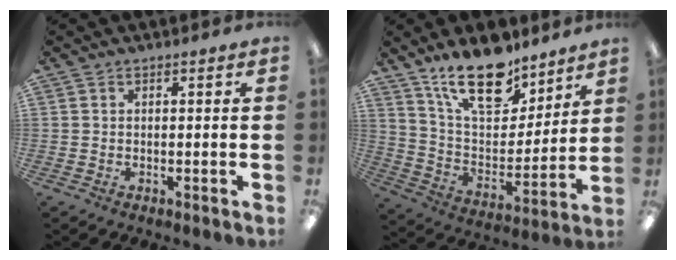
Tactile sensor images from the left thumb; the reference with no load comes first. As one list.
[{"total": 18.9, "force": [13.7, 8.6, 9.7], "torque": [-0.165, -0.079, 0.242]}]